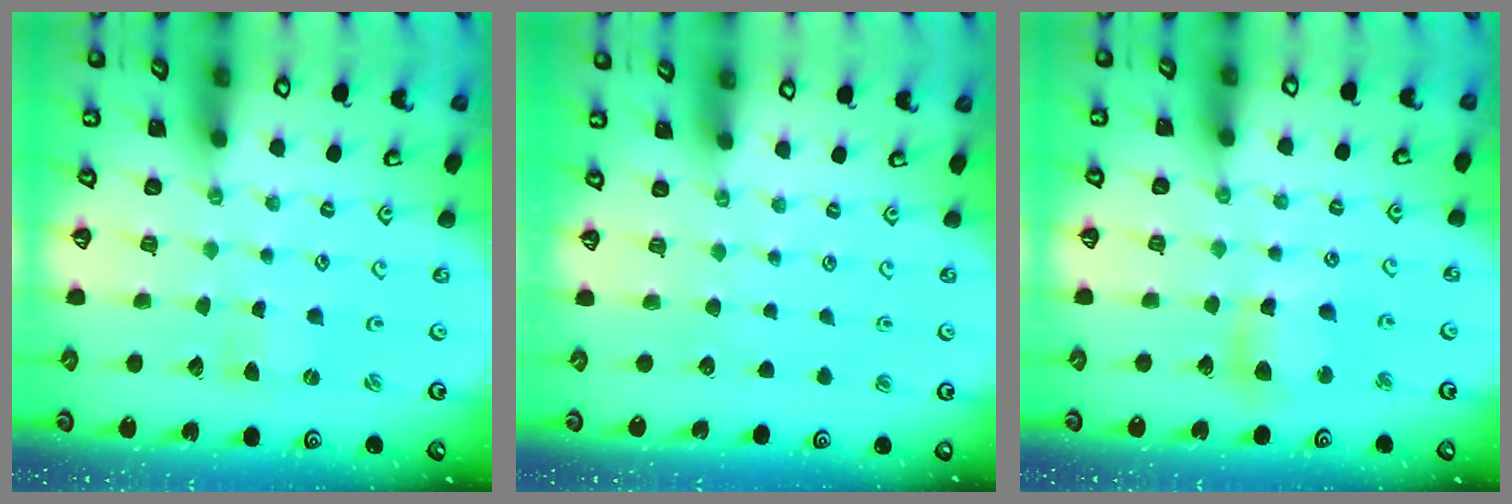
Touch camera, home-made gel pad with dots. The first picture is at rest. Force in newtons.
{"total": 0.0}
{"total": 9.8, "press": 9.7, "slide": 1.0}